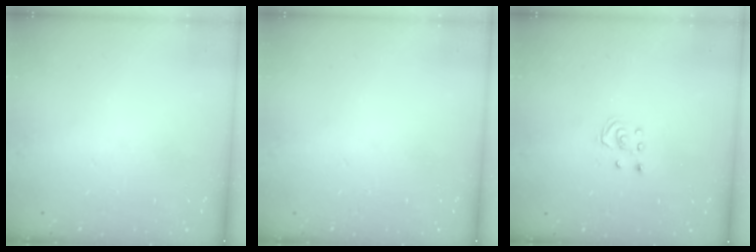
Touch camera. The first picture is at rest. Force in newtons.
{"total": 0.0}
{"total": 2.5, "press": 2.5, "slide": 0.2}